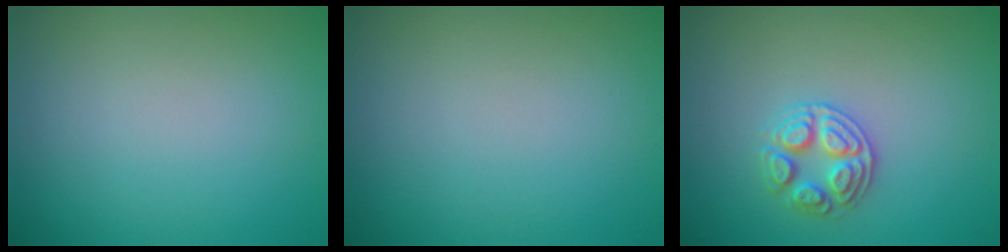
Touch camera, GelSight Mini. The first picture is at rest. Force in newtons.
{"total": 0.0}
{"total": 2.7, "press": 2.6, "slide": 0.4}